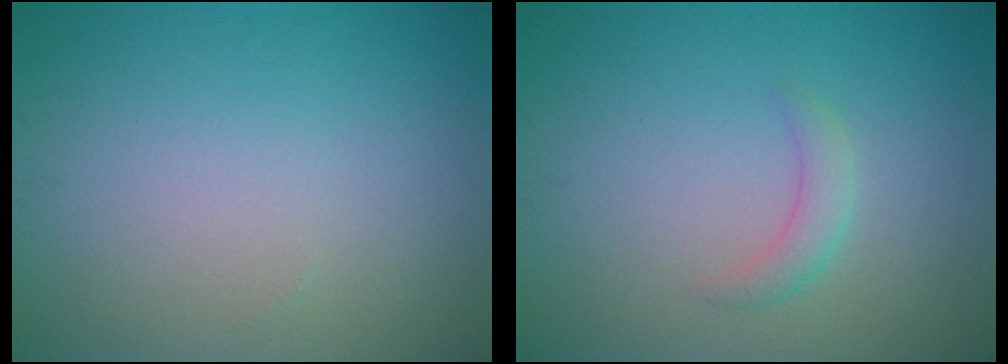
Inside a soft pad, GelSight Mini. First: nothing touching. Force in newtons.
{"total": 1.6, "press": 1.6, "slide": 0.1}